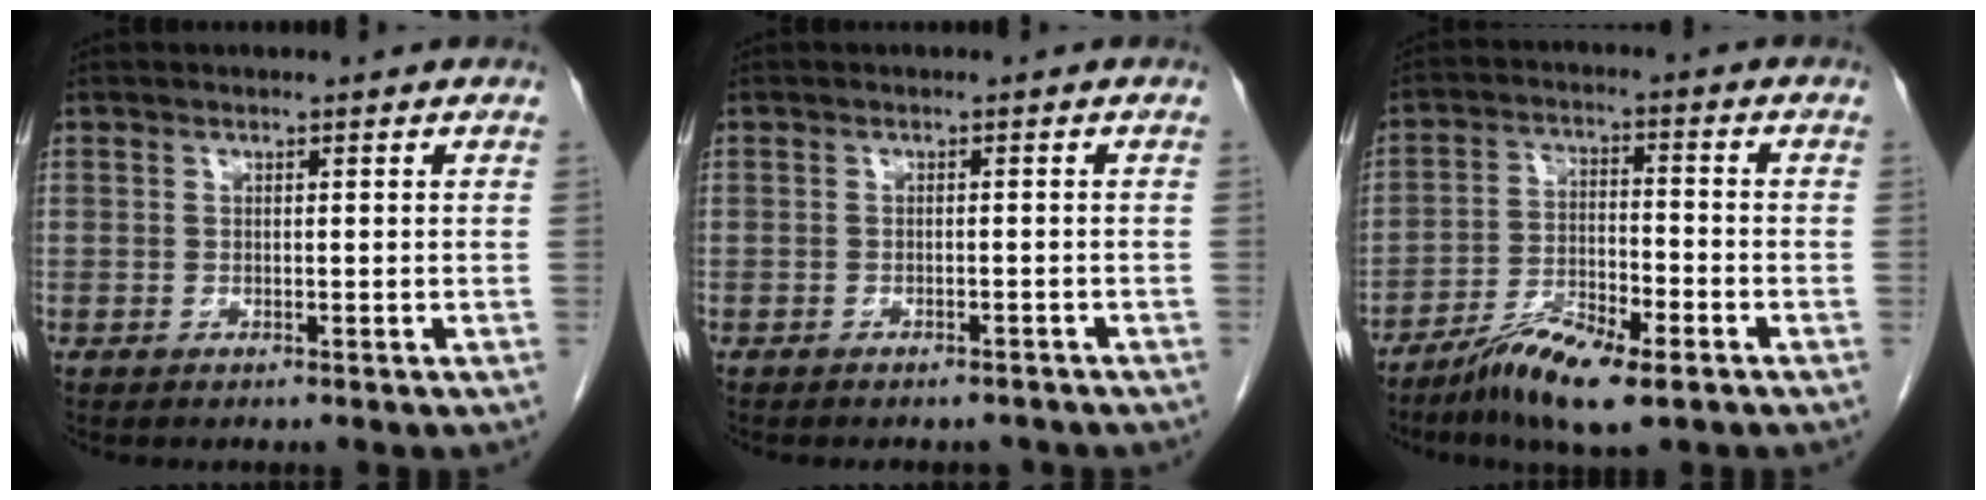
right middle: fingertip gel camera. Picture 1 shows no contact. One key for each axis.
{"total": 4.4, "fx": -4.0, "fy": 1.6, "fz": 1.0, "tx": -0.012, "ty": 0.003, "tz": -0.044}
{"total": 10.2, "fx": -6.7, "fy": 2.0, "fz": 7.4, "tx": -0.138, "ty": -0.017, "tz": -0.118}